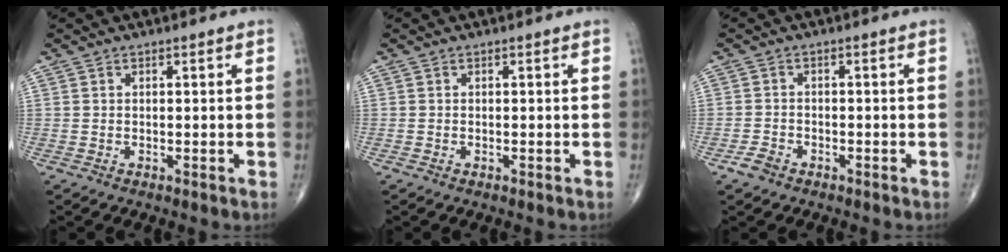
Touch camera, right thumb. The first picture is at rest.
{"total": 0.0}
{"total": 2.5, "force": [-1.7, 1.5, 1.0], "torque": [-0.024, 0.008, -0.030]}